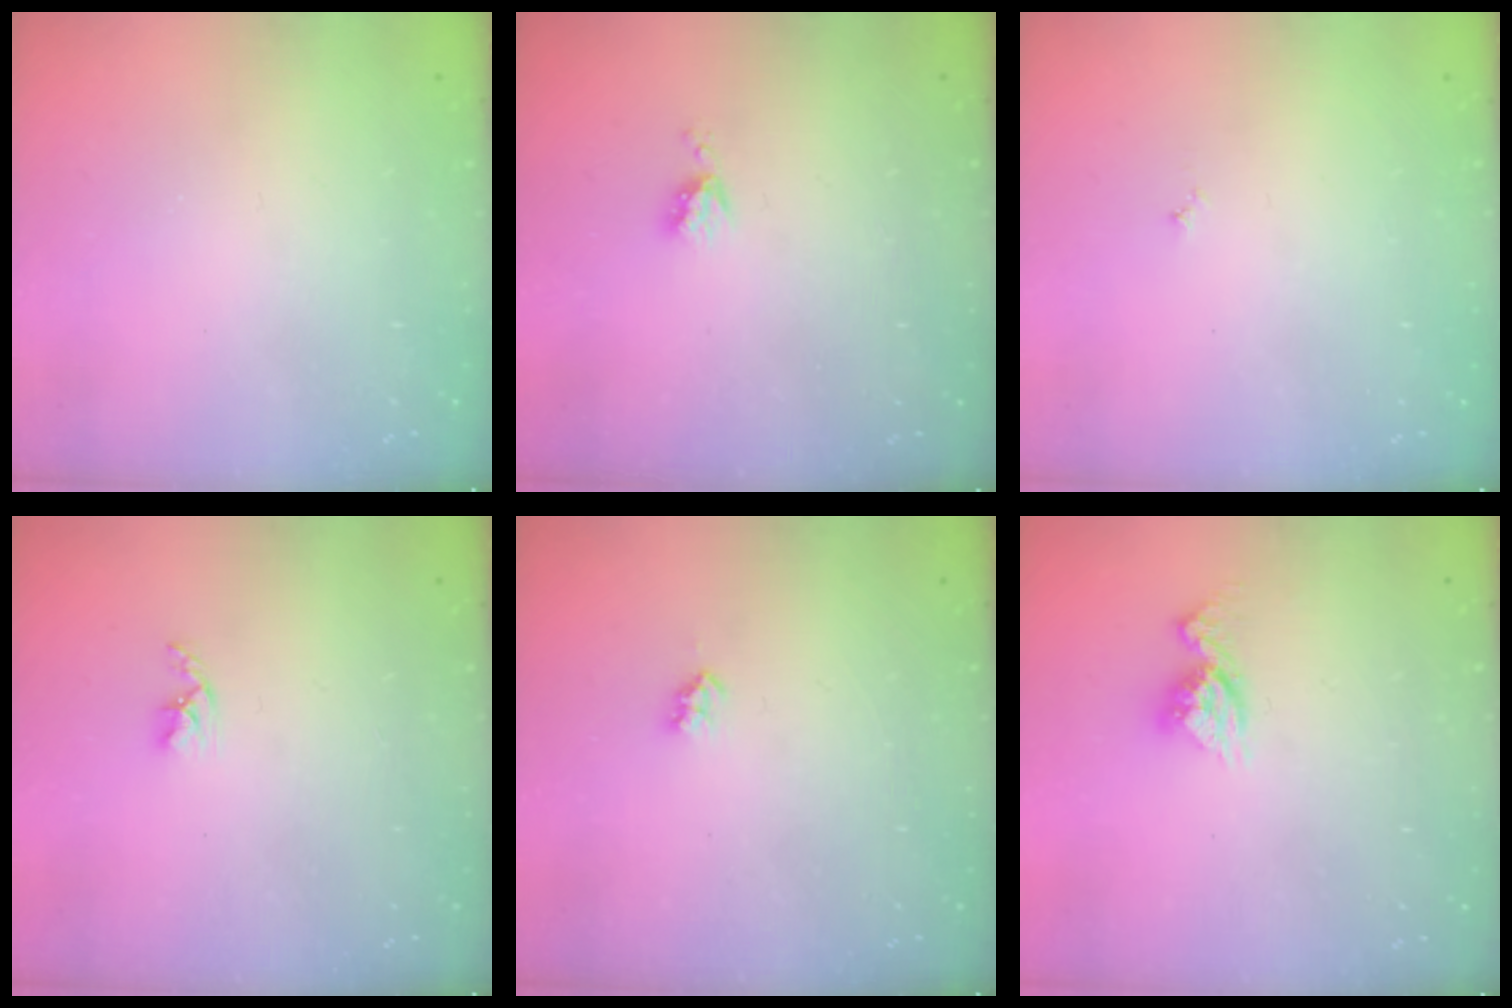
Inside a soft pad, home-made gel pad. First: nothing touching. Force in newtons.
{"total": 4.0, "press": 4.0, "slide": 0.5}
{"total": 3.0, "press": 2.9, "slide": 0.3}
{"total": 2.7, "press": 2.7, "slide": 0.5}
{"total": 2.6, "press": 2.5, "slide": 0.4}
{"total": 9.2, "press": 9.2, "slide": 0.8}